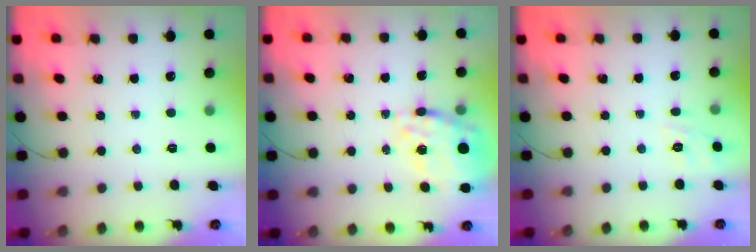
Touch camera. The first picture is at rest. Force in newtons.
{"total": 18.2, "press": 17.8, "slide": 3.7}
{"total": 8.7, "press": 8.5, "slide": 1.8}